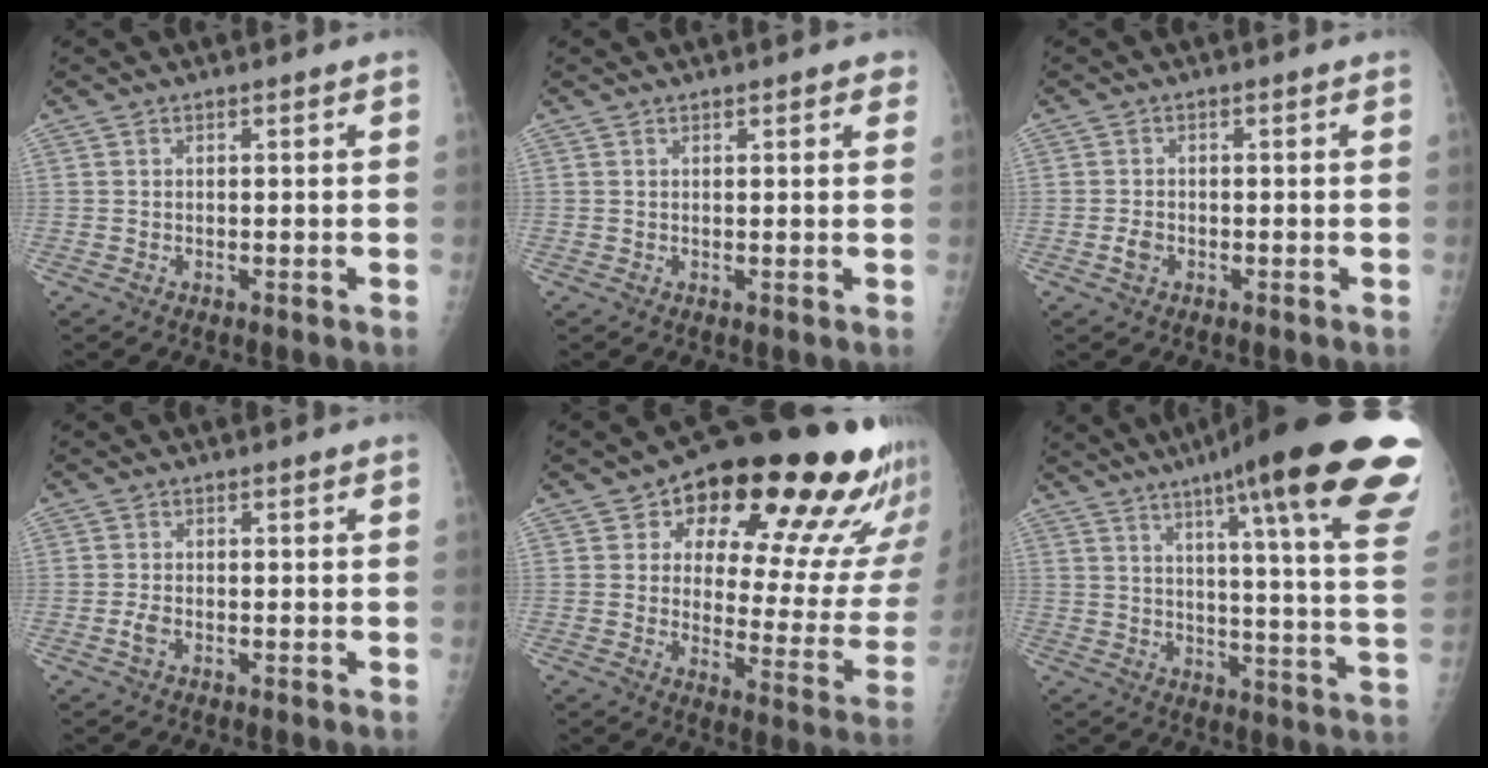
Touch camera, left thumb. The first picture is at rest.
{"total": 2.1, "force": [1.4, 0.8, 1.2], "torque": [-0.004, -0.003, 0.014]}
{"total": 1.9, "force": [-0.7, 1.3, 1.1], "torque": [-0.021, 0.002, -0.014]}
{"total": 1.8, "force": [-0.7, 0.9, 1.3], "torque": [-0.031, 0.000, -0.015]}
{"total": 25.7, "force": [15.1, 11.1, 17.6], "torque": [-0.191, -0.054, 0.200]}
{"total": 29.6, "force": [18.0, 3.6, 23.2], "torque": [-0.259, -0.063, 0.235]}